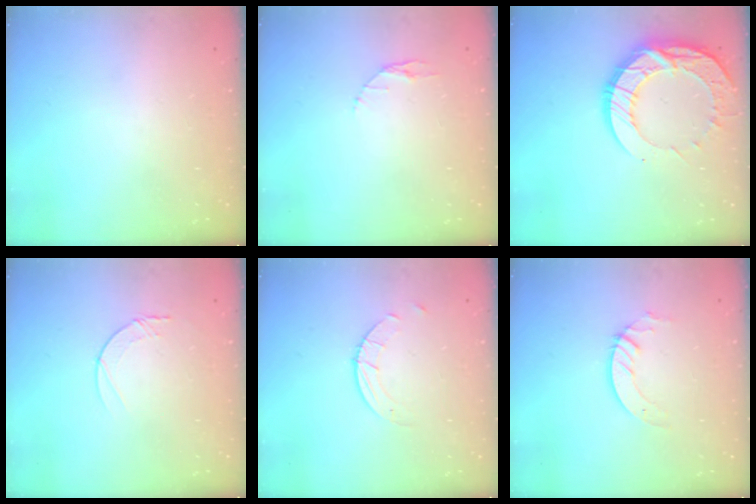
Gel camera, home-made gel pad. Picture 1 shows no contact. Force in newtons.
{"total": 2.9, "press": 2.9, "slide": 0.4}
{"total": 14.6, "press": 14.6, "slide": 1.2}
{"total": 4.2, "press": 4.2, "slide": 0.5}
{"total": 4.0, "press": 4.0, "slide": 0.4}
{"total": 3.4, "press": 3.4, "slide": 0.3}